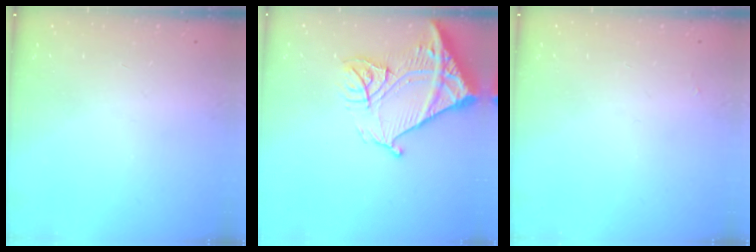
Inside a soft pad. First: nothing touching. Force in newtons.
{"total": 19.3, "press": 19.2, "slide": 2.2}
{"total": 1.9, "press": 1.9, "slide": 0.3}